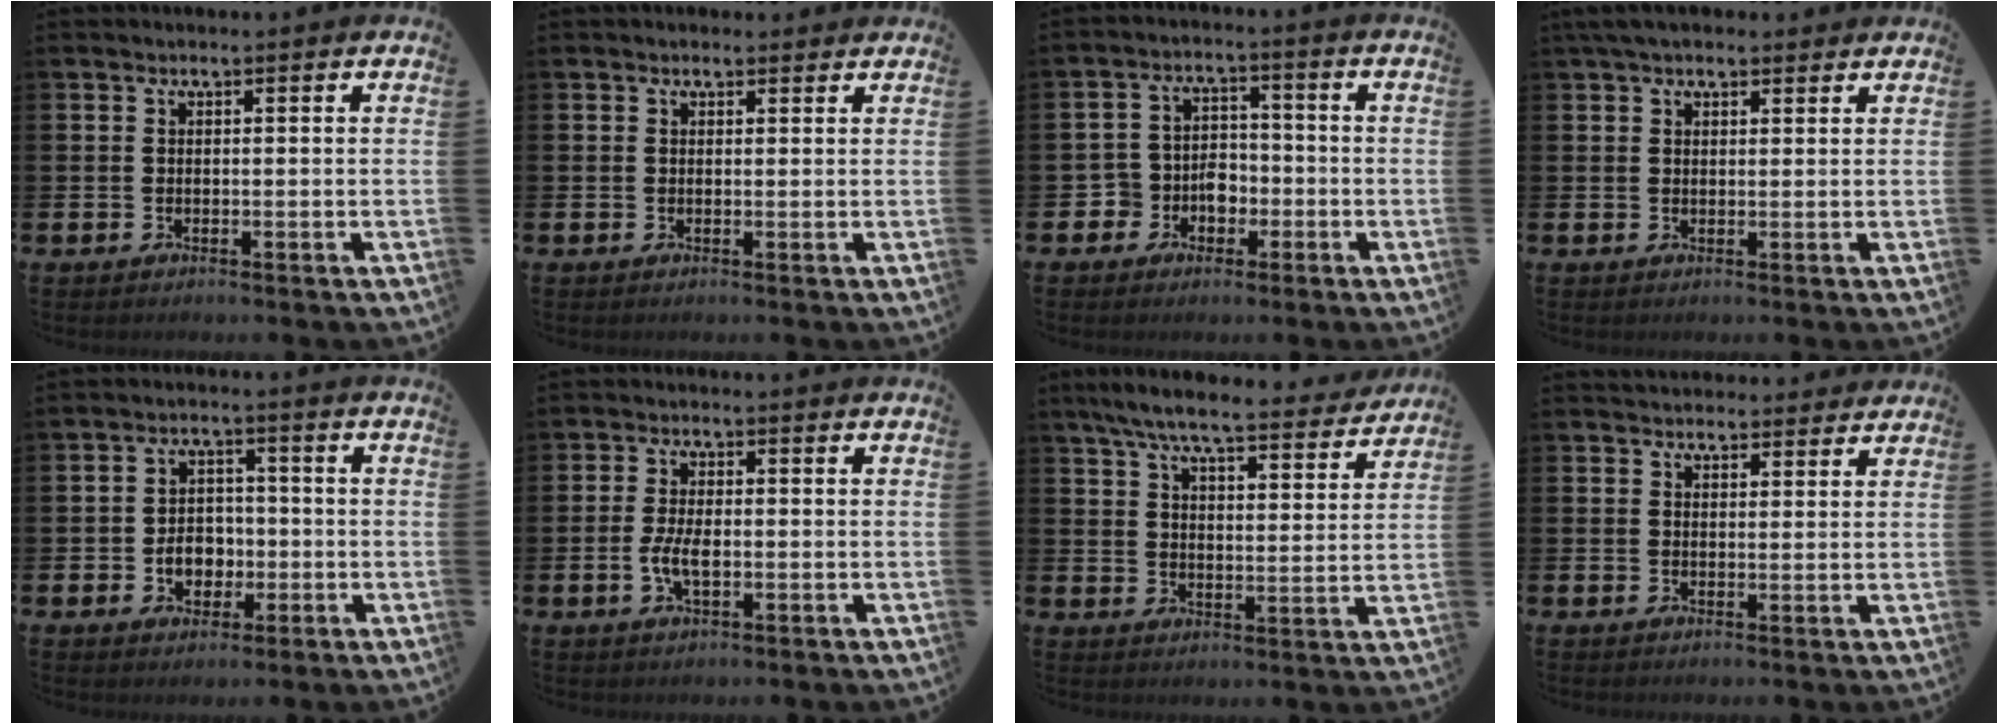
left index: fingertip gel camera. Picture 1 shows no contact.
{"total": 0.9, "force": [0.8, 0.5, 0.1], "torque": [0.013, 0.001, 0.011]}
{"total": 4.3, "force": [-2.0, 3.7, 0.8], "torque": [-0.032, 0.007, -0.043]}
{"total": 3.5, "force": [3.0, 1.3, 1.4], "torque": [-0.025, -0.004, 0.053]}
{"total": 4.4, "force": [-1.1, 3.5, 2.4], "torque": [-0.031, 0.000, -0.029]}
{"total": 3.7, "force": [-0.7, 1.7, 3.2], "torque": [-0.058, -0.001, -0.016]}
{"total": 7.6, "force": [7.0, 0.8, 3.0], "torque": [-0.065, -0.046, 0.116]}
{"total": 3.1, "force": [2.9, 0.9, -0.1], "torque": [0.013, -0.016, 0.051]}